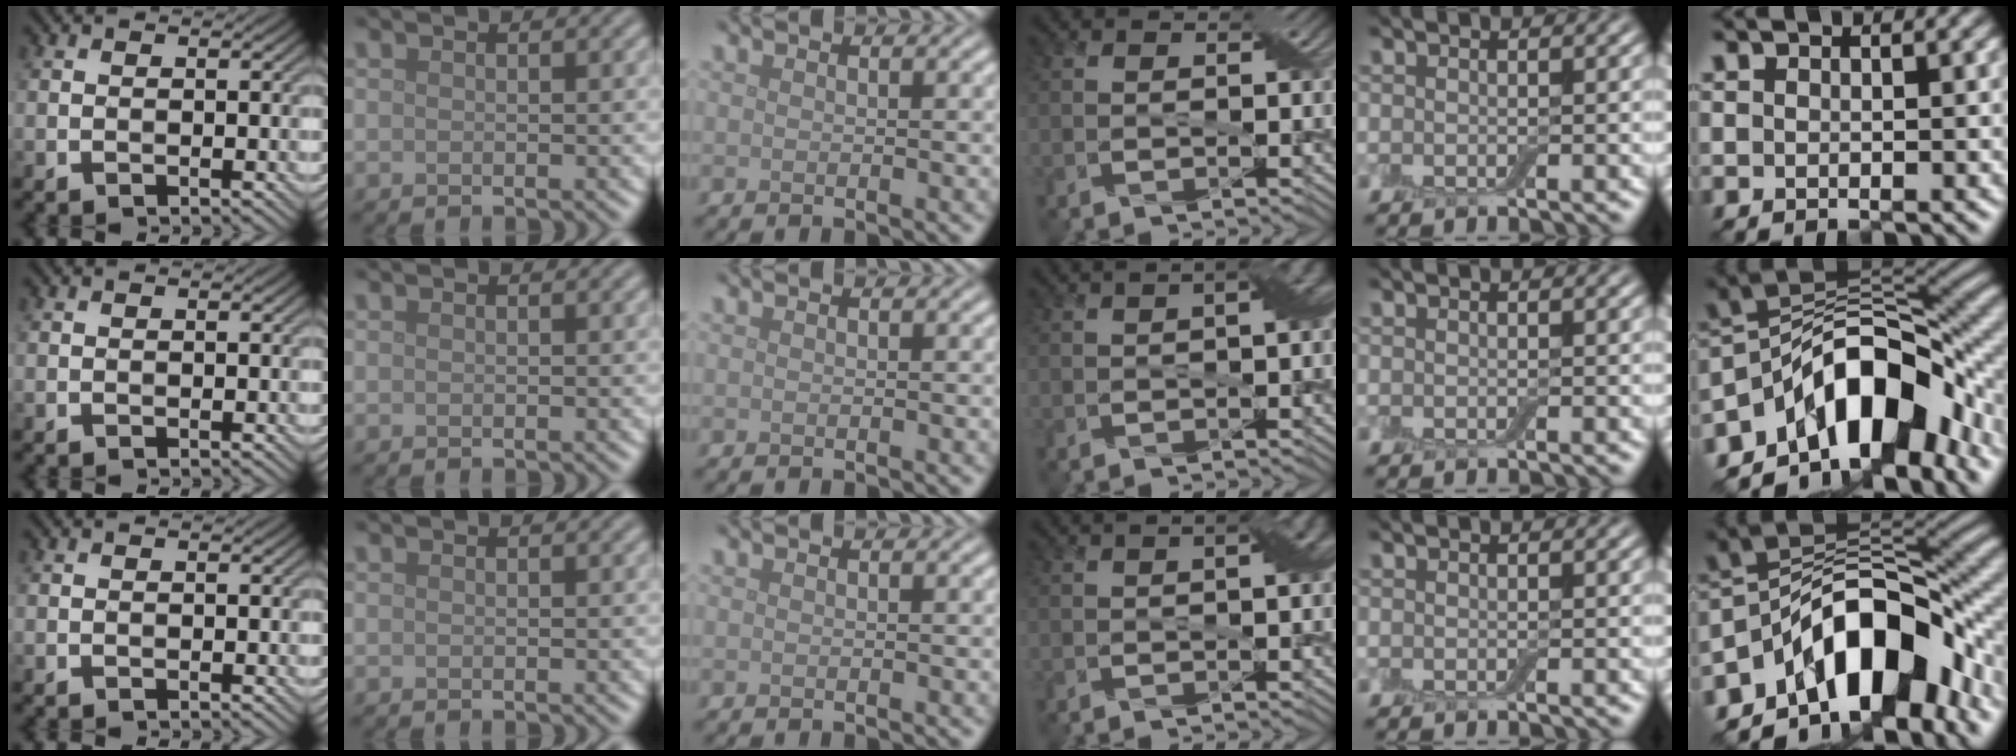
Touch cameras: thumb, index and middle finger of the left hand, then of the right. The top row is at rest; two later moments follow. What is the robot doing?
{"motion": "pour", "object": "bottle"}